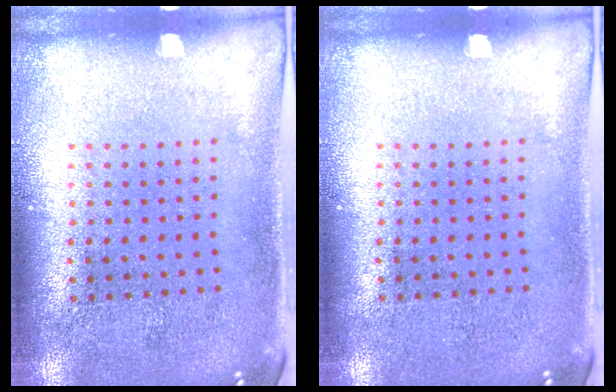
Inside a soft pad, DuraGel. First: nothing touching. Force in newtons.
{"total": 0.0}